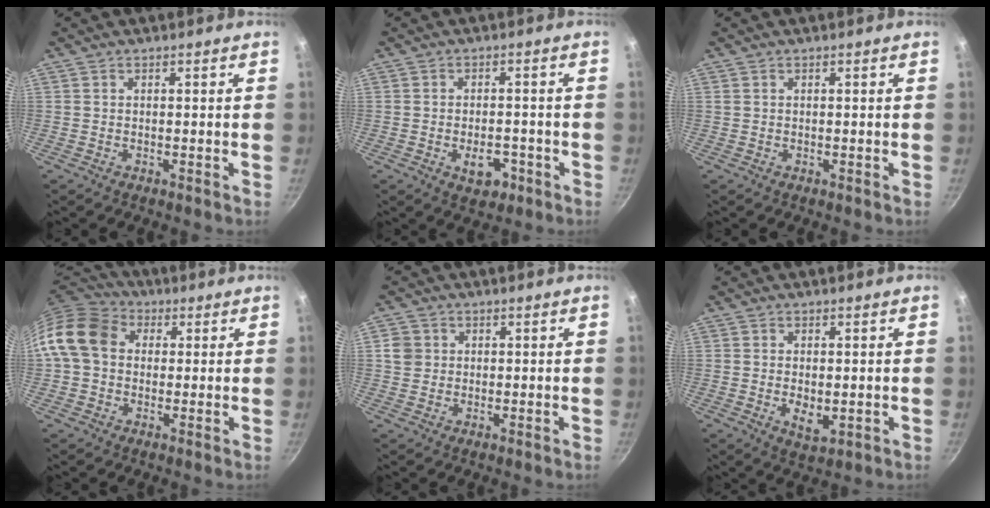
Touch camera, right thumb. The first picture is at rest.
{"total": 5.4, "force": [-2.2, 3.3, 3.6], "torque": [-0.034, 0.011, -0.026]}
{"total": 0.0}
{"total": 11.9, "force": [1.6, 9.5, 7.0], "torque": [-0.107, 0.025, 0.009]}
{"total": 3.6, "force": [0.5, 3.3, 1.2], "torque": [-0.005, 0.007, 0.006]}
{"total": 4.5, "force": [-0.6, 2.4, 3.7], "torque": [-0.060, -0.010, -0.002]}